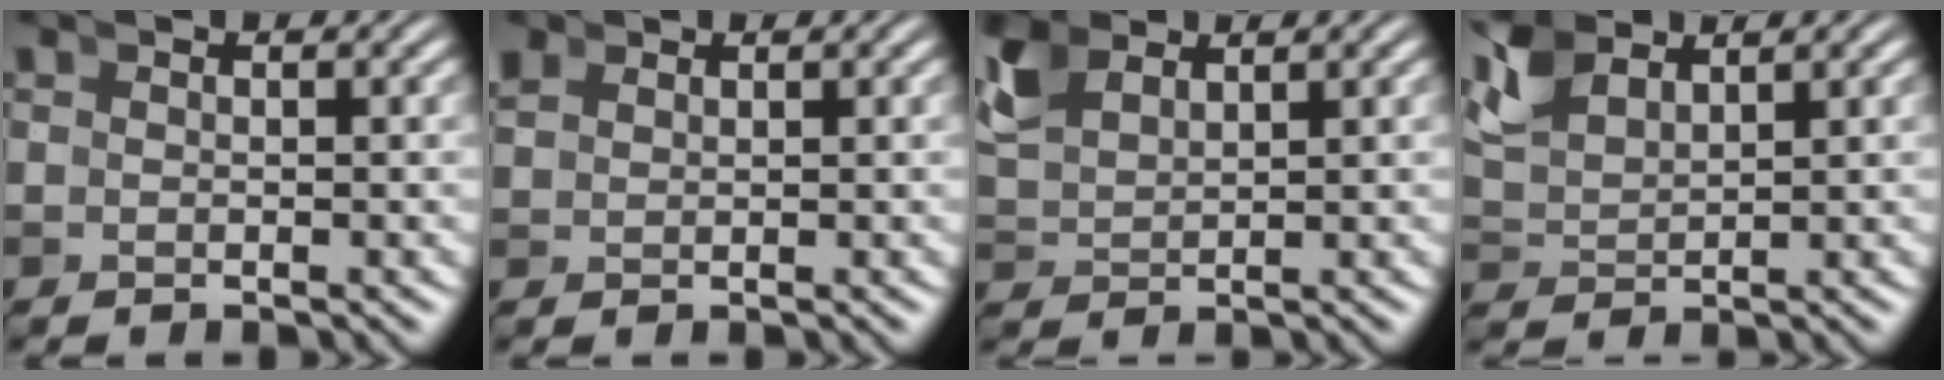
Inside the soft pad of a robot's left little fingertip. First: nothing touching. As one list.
[{"total": 1.0, "force": [0.9, 0.4, 0.2], "torque": [-0.007, -0.001, 0.027]}, {"total": 3.4, "force": [2.3, 1.8, 1.7], "torque": [-0.054, -0.002, 0.053]}, {"total": 3.9, "force": [2.5, 2.1, 2.2], "torque": [-0.068, -0.001, 0.052]}]